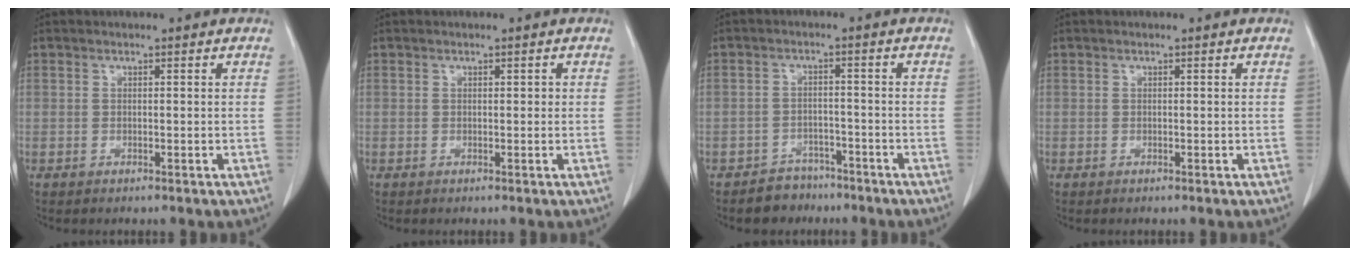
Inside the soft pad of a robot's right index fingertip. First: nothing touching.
{"total": 0.5, "force": [0.1, 0.3, 0.4], "torque": [-0.003, 0.003, 0.002]}
{"total": 4.2, "force": [-3.2, 2.7, -0.1], "torque": [0.003, 0.011, -0.049]}
{"total": 0.0}